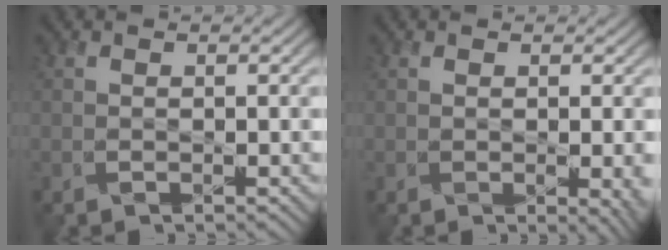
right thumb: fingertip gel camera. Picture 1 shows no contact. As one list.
[{"total": 3.4, "force": [-0.6, 1.2, 3.1], "torque": [-0.038, -0.010, 0.003]}]